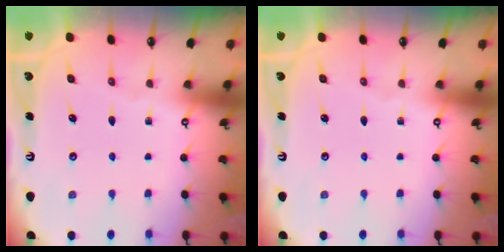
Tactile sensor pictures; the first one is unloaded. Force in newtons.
{"total": 0.0}